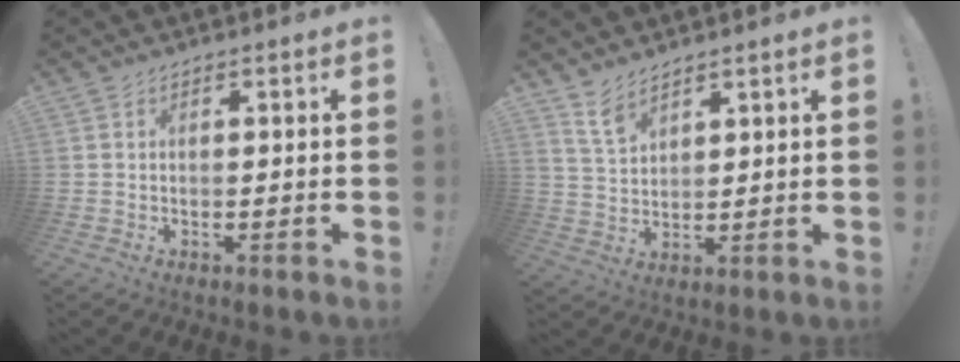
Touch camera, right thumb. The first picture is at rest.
{"total": 6.4, "force": [5.0, 2.7, 2.9], "torque": [-0.048, -0.030, 0.093]}